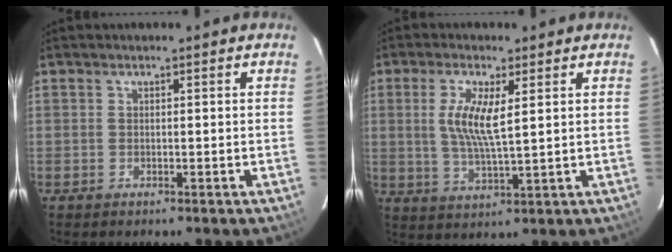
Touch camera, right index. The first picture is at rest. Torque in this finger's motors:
{"motor_torque": [0.22, 0.23, 0.10, 0.08]}